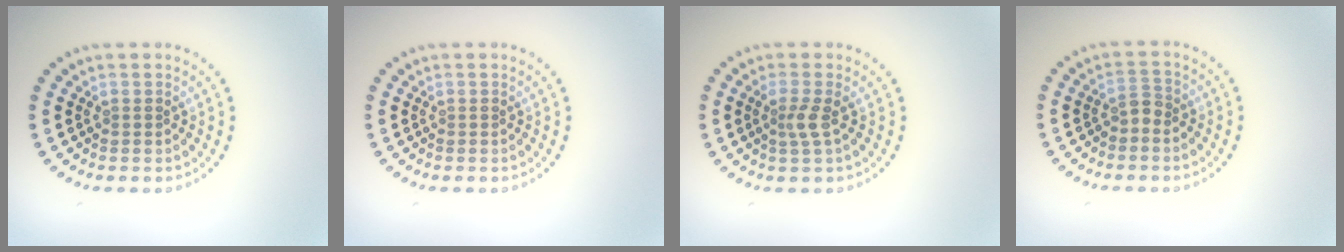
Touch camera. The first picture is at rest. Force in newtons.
{"total": 0.0}
{"total": 1.7, "press": 1.3, "slide": 1.2}
{"total": 1.3, "press": 1.0, "slide": 0.9}